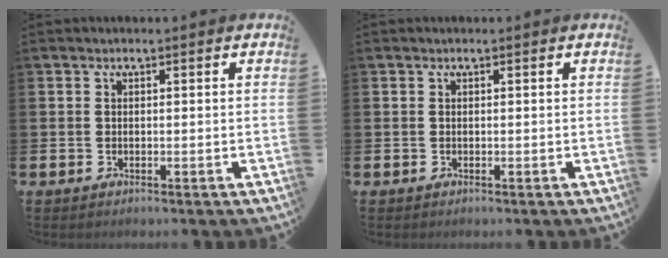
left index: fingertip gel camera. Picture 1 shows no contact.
{"total": 0.0}